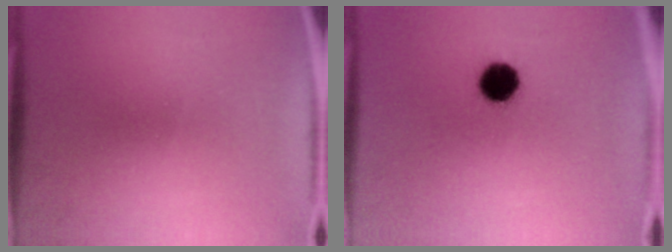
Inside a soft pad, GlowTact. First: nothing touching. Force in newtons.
{"total": 8.4}